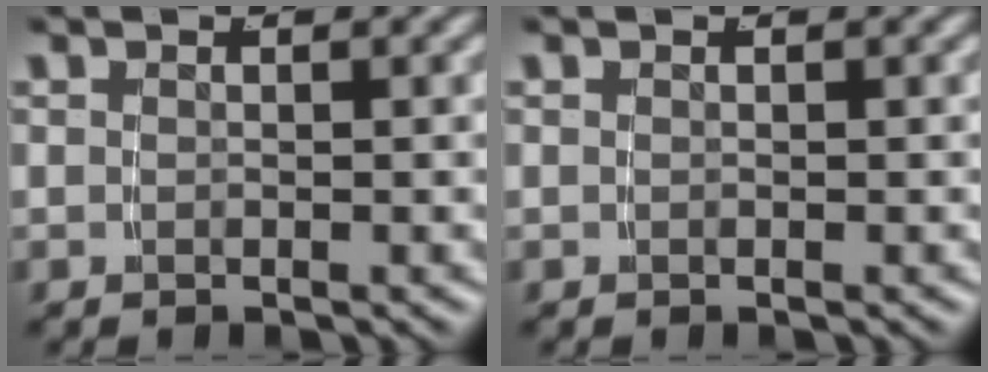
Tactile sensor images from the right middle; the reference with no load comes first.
{"total": 0.0}